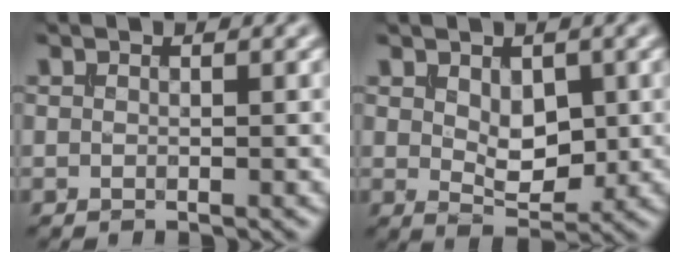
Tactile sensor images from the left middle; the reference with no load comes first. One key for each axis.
{"total": 3.6, "fx": 0.5, "fy": 2.2, "fz": 2.9, "tx": -0.046, "ty": -0.008, "tz": 0.016}